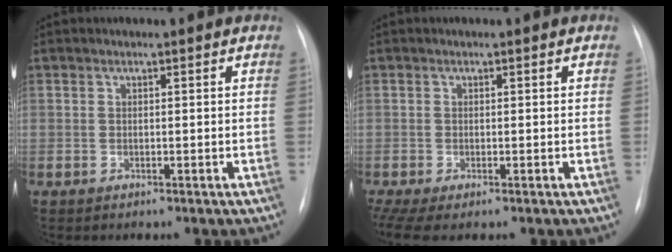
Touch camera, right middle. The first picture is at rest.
{"total": 3.9, "force": [-2.2, 1.4, 2.9], "torque": [-0.060, -0.006, -0.039]}